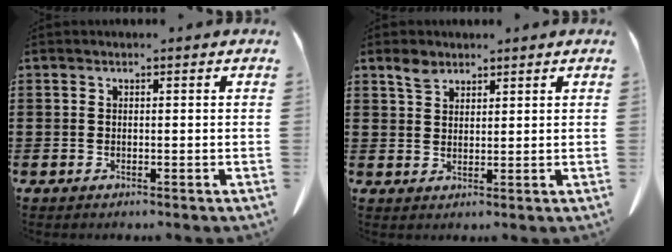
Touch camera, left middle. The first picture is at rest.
{"total": 2.8, "force": [2.1, 1.5, 1.2], "torque": [-0.029, 0.005, 0.040]}